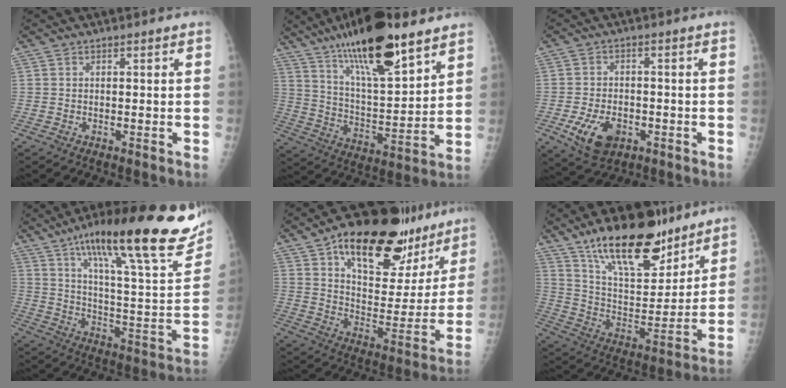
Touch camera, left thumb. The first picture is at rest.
{"total": 21.8, "force": [14.6, 6.0, 15.1], "torque": [-0.242, -0.061, 0.253]}
{"total": 8.2, "force": [-3.0, 5.3, 5.4], "torque": [-0.089, 0.004, -0.045]}
{"total": 30.5, "force": [17.9, 6.7, 23.8], "torque": [-0.330, -0.037, 0.273]}
{"total": 27.6, "force": [17.8, 13.0, 16.7], "torque": [-0.195, -0.047, 0.270]}
{"total": 22.6, "force": [15.8, 9.2, 13.3], "torque": [-0.169, -0.077, 0.269]}